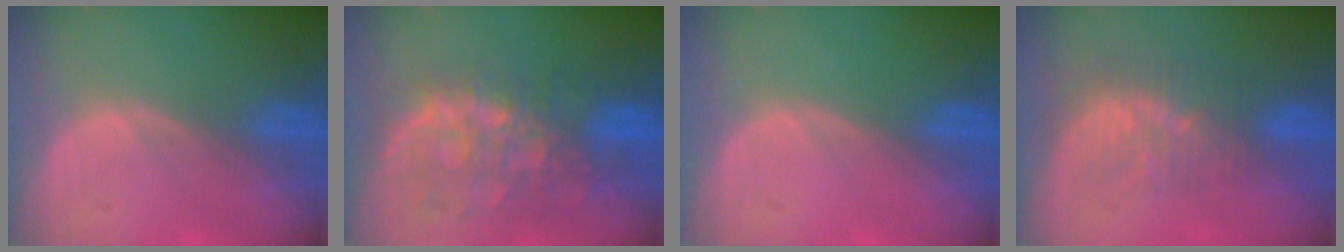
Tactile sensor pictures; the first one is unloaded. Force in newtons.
{"total": 10.0, "press": 9.1, "slide": 4.0}
{"total": 0.0}
{"total": 7.8, "press": 7.0, "slide": 3.3}